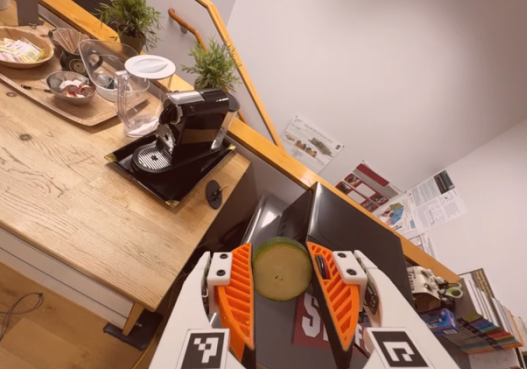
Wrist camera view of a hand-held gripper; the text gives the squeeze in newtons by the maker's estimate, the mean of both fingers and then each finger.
{"total": 9.4, "left": 9.6, "right": 9.1}